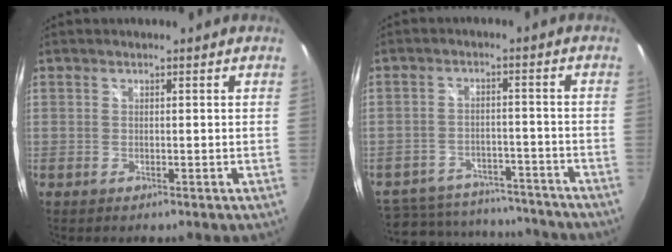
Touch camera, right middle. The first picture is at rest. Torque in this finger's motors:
{"motor_torque": [-0.89, -0.85, -0.28, -0.08]}